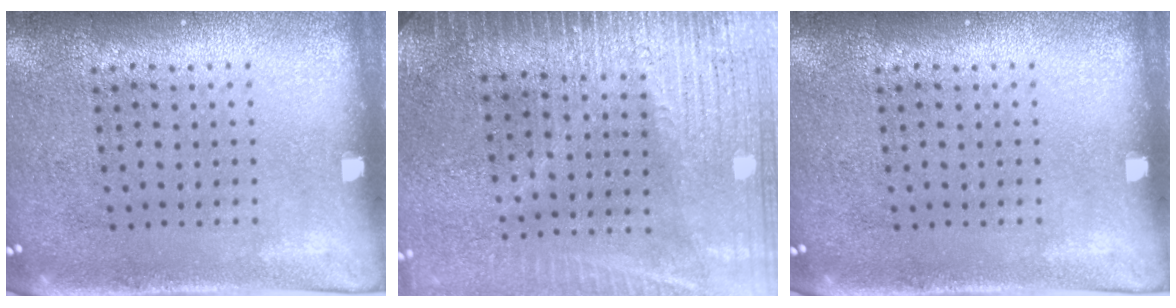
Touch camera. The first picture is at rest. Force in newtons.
{"total": 3.5, "press": 3.1, "slide": 1.7}
{"total": 0.0}